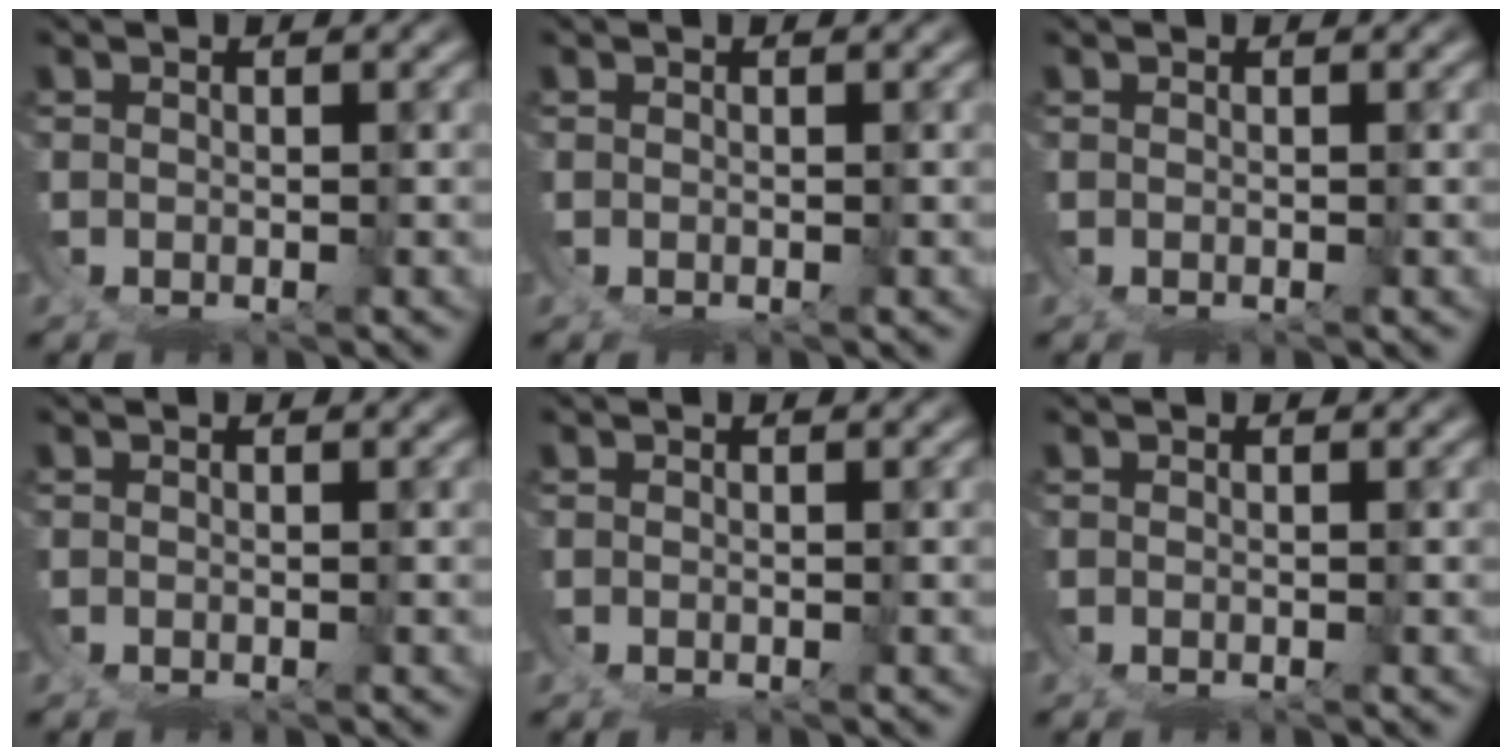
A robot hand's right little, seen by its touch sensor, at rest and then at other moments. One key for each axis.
{"total": 0.0}
{"total": 0.0}
{"total": 0.0}
{"total": 0.0}
{"total": 0.0}